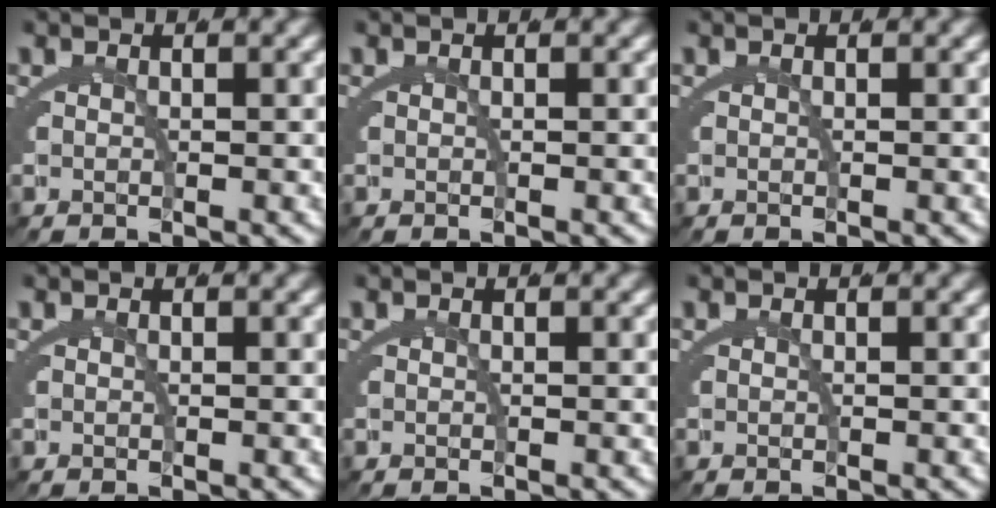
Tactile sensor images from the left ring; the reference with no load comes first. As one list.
[{"total": 0.0}, {"total": 0.0}, {"total": 0.0}, {"total": 0.0}, {"total": 0.0}]